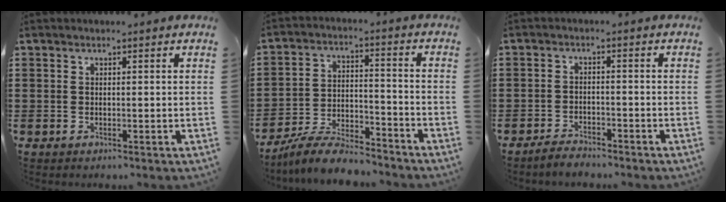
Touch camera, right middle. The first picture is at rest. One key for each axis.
{"total": 8.3, "fx": -7.7, "fy": 1.2, "fz": 3.0, "tx": -0.053, "ty": 0.015, "tz": -0.147}
{"total": 2.8, "fx": -2.8, "fy": 0.3, "fz": 0.2, "tx": -0.008, "ty": 0.004, "tz": -0.059}